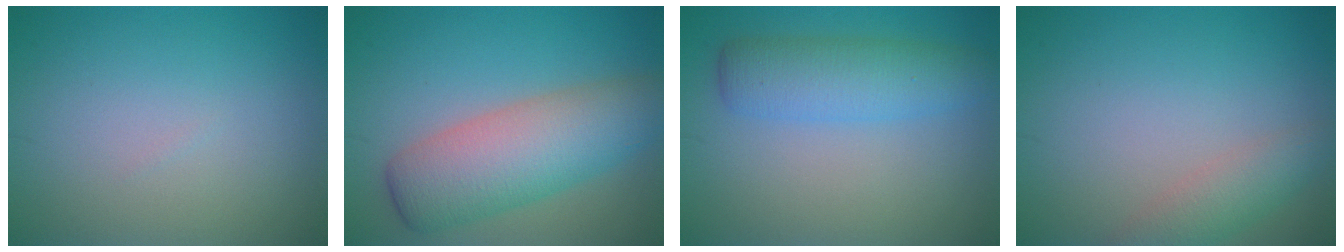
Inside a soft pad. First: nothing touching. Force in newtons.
{"total": 7.5, "press": 7.5, "slide": 0.3}
{"total": 4.6, "press": 4.6, "slide": 0.1}
{"total": 2.6, "press": 2.6, "slide": 0.1}